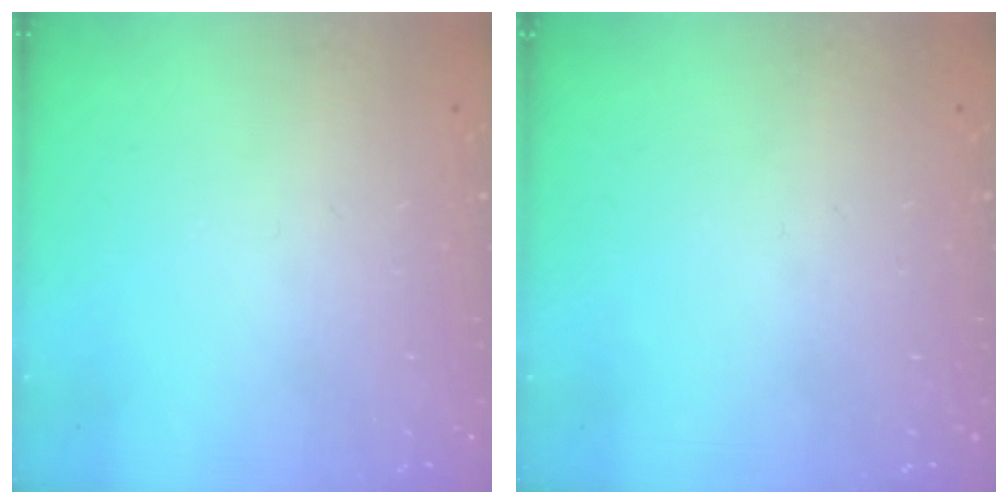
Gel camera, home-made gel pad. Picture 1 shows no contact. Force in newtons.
{"total": 0.0}